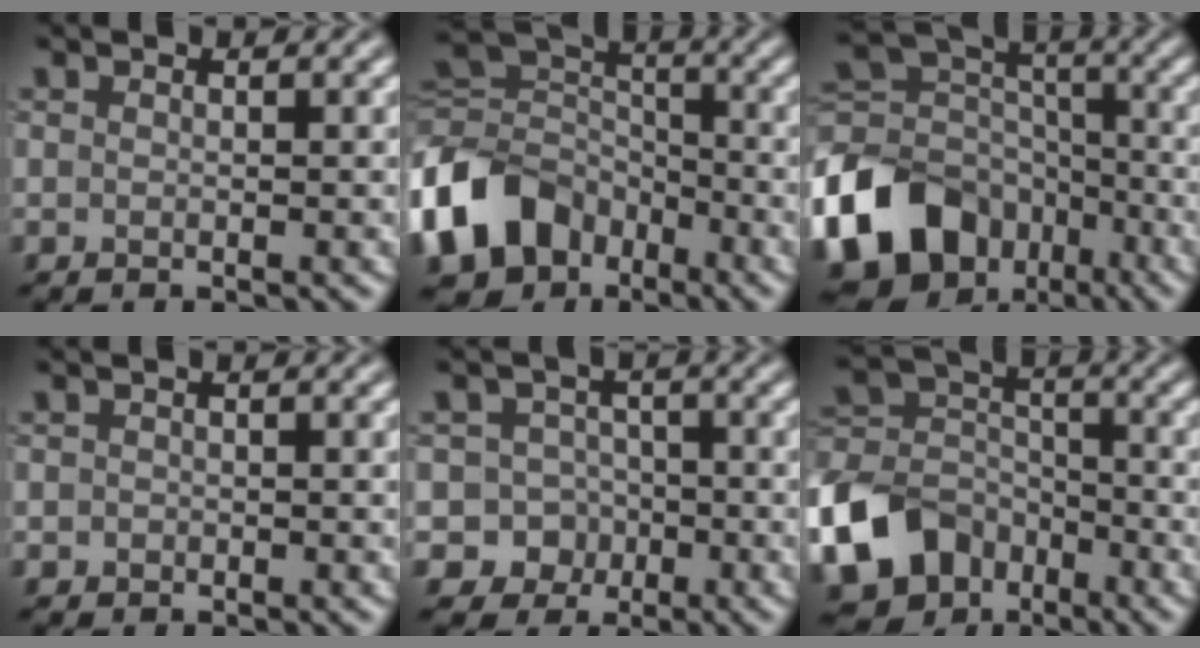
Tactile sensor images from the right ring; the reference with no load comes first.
{"total": 10.4, "force": [-4.4, 7.8, 5.3], "torque": [-0.130, 0.002, -0.101]}
{"total": 16.4, "force": [-8.5, 12.1, 7.1], "torque": [-0.204, -0.008, -0.142]}
{"total": 0.8, "force": [-0.1, 0.7, 0.0], "torque": [0.008, -0.002, -0.008]}
{"total": 8.8, "force": [-3.7, 7.9, 0.8], "torque": [-0.007, -0.005, -0.083]}
{"total": 11.3, "force": [-5.8, 8.5, 4.7], "torque": [-0.121, 0.000, -0.113]}